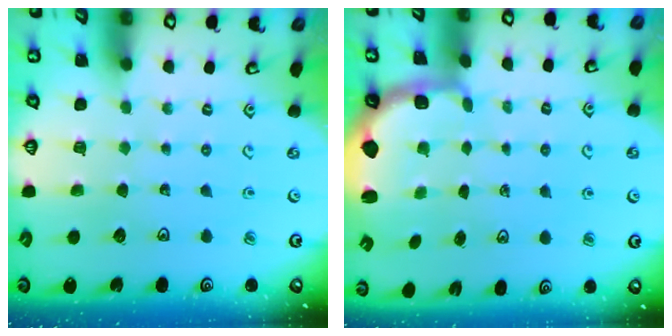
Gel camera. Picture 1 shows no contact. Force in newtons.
{"total": 2.3, "press": 1.2, "slide": 1.9}